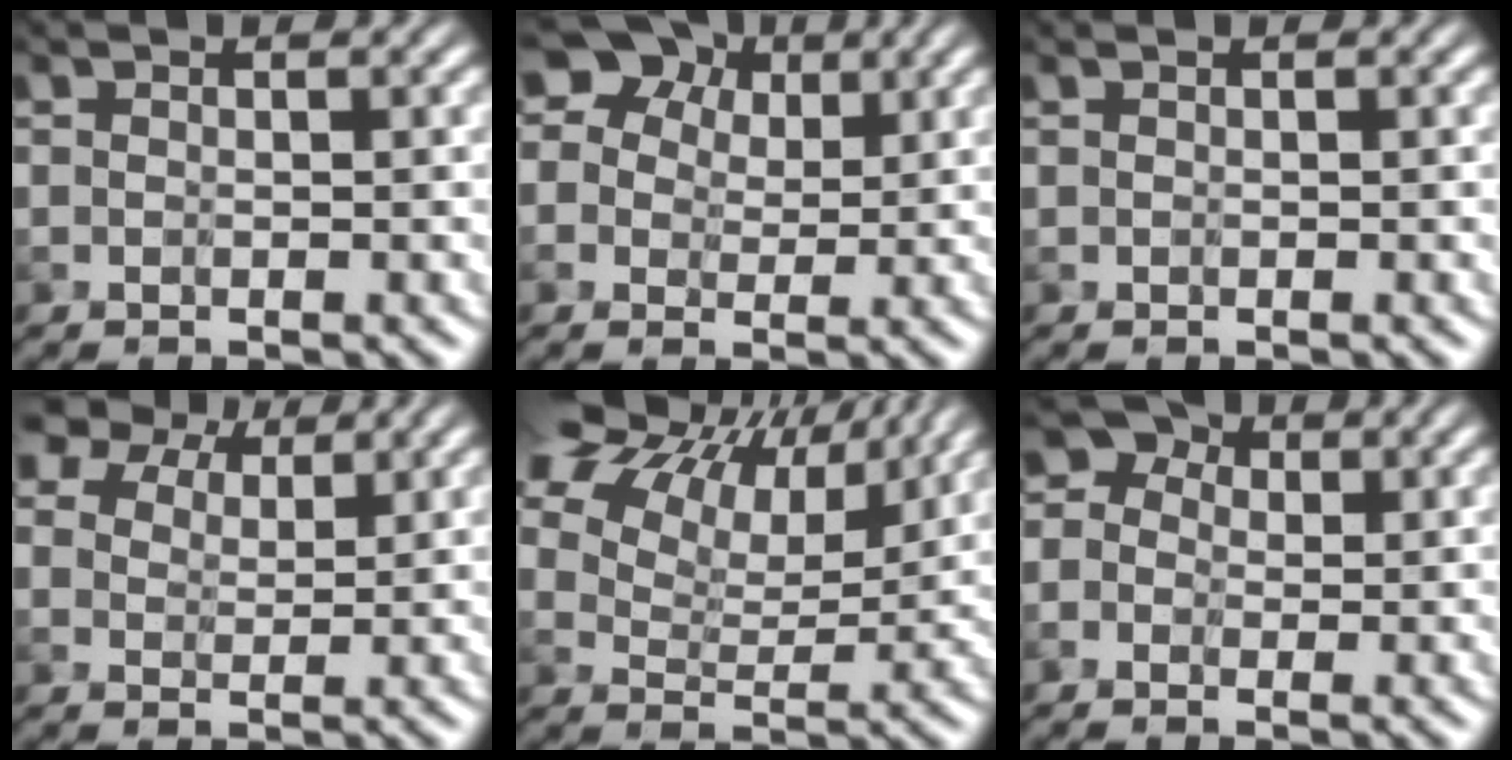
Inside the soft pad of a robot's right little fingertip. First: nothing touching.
{"total": 11.2, "force": [5.8, 7.7, 5.7], "torque": [-0.087, 0.041, 0.073]}
{"total": 0.0}
{"total": 7.4, "force": [5.9, 3.5, 2.7], "torque": [-0.060, 0.000, 0.099]}
{"total": 15.5, "force": [9.6, 8.6, 8.7], "torque": [-0.177, 0.041, 0.155]}
{"total": 4.7, "force": [1.4, 3.9, 2.2], "torque": [-0.015, 0.023, -0.020]}